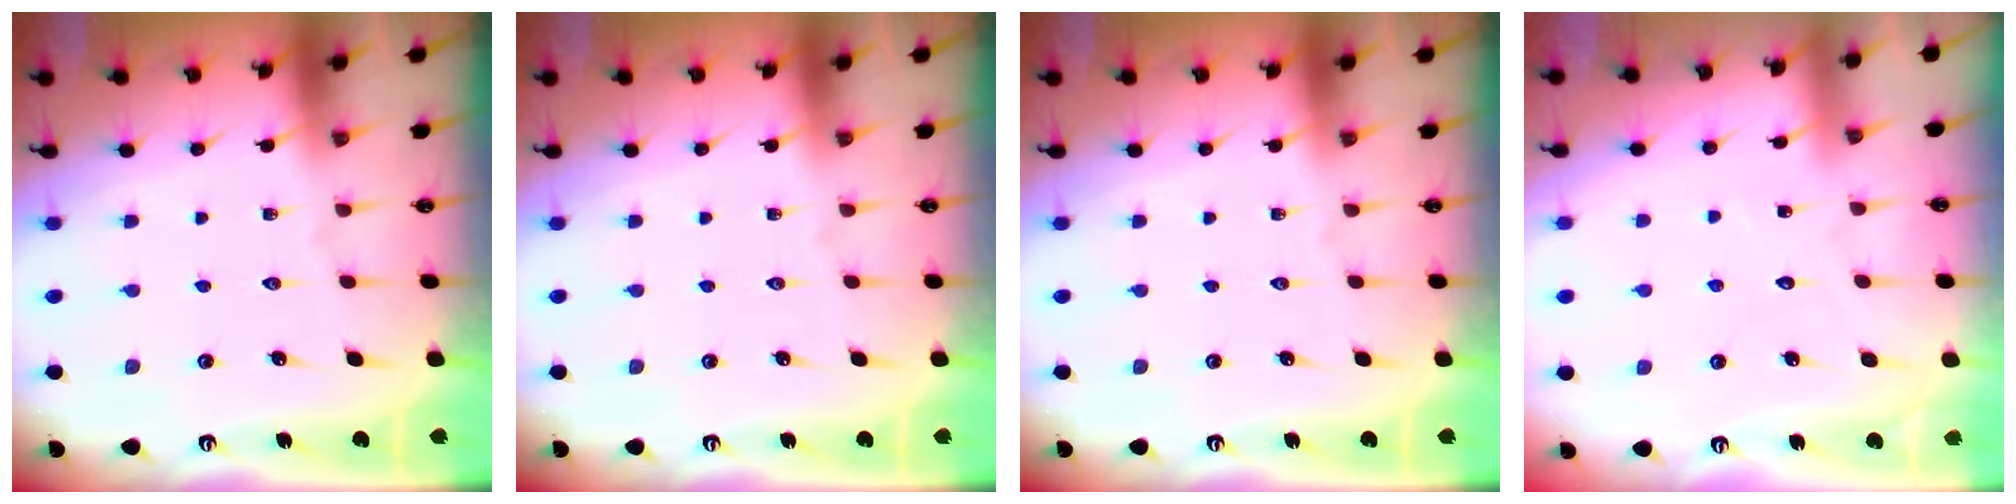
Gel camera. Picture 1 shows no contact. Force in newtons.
{"total": 0.0}
{"total": 0.0}
{"total": 4.8, "press": 4.8, "slide": 0.4}